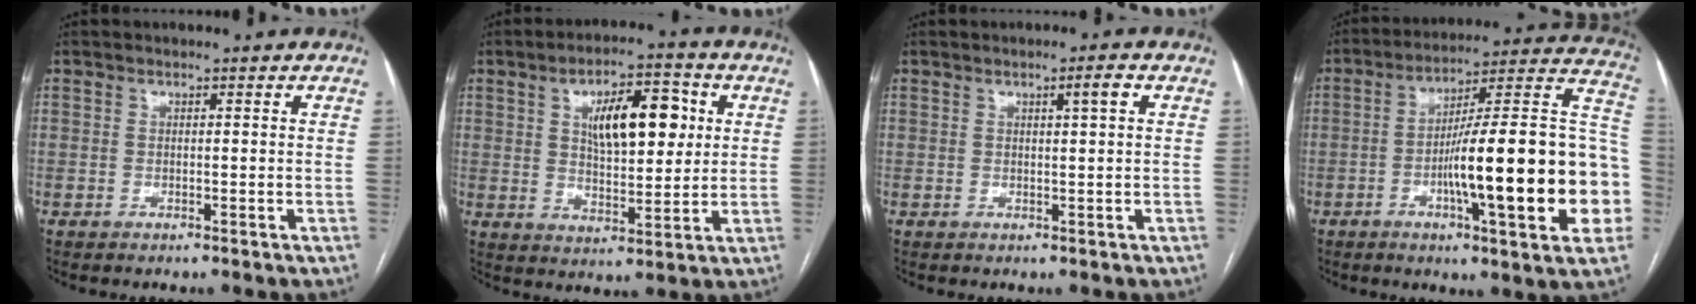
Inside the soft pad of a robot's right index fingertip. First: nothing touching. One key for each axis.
{"total": 11.2, "fx": 3.1, "fy": 4.4, "fz": 9.8, "tx": -0.157, "ty": 0.017, "tz": 0.054}
{"total": 2.0, "fx": 0.7, "fy": -0.2, "fz": 1.9, "tx": -0.031, "ty": 0.001, "tz": 0.012}
{"total": 26.2, "fx": -4.9, "fy": 3.2, "fz": 25.6, "tx": -0.289, "ty": 0.022, "tz": -0.074}